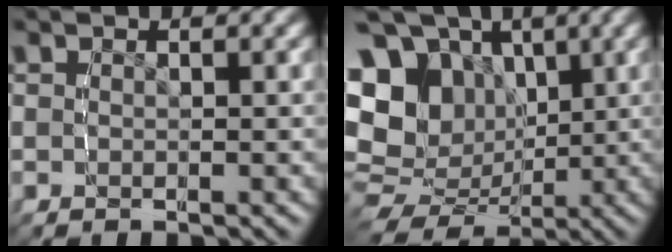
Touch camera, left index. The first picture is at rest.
{"total": 16.3, "force": [0.5, 13.6, 9.0], "torque": [-0.187, -0.057, 0.029]}